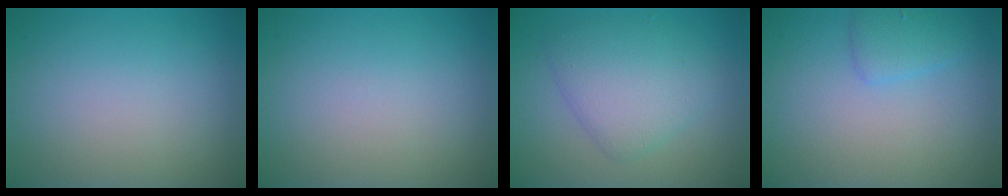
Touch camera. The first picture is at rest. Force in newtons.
{"total": 0.0}
{"total": 4.5, "press": 4.5, "slide": 0.1}
{"total": 1.9, "press": 1.9, "slide": 0.1}